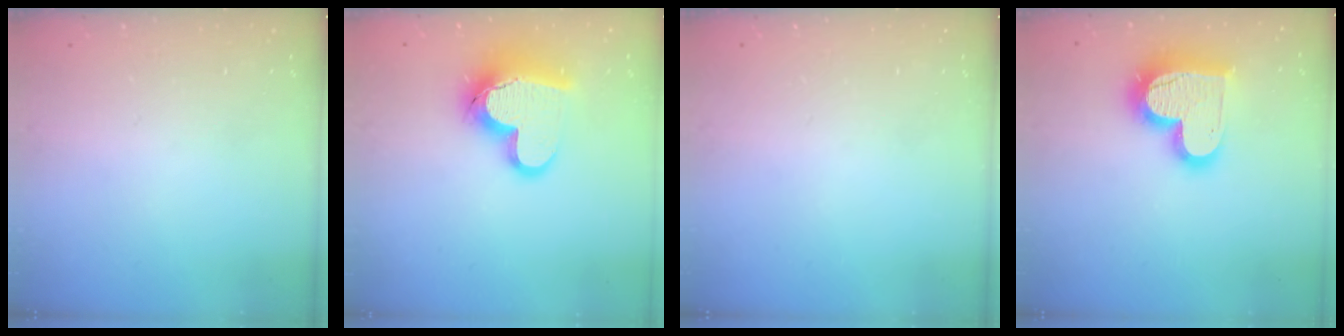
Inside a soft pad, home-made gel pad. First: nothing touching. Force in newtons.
{"total": 15.9, "press": 15.7, "slide": 2.2}
{"total": 0.0}
{"total": 18.8, "press": 18.7, "slide": 1.6}